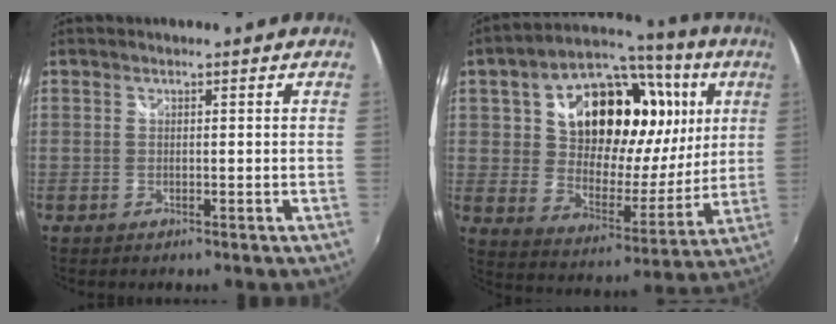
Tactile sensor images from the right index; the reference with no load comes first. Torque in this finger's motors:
{"motor_torque": [1.43, 0.71, 1.05, 0.19]}